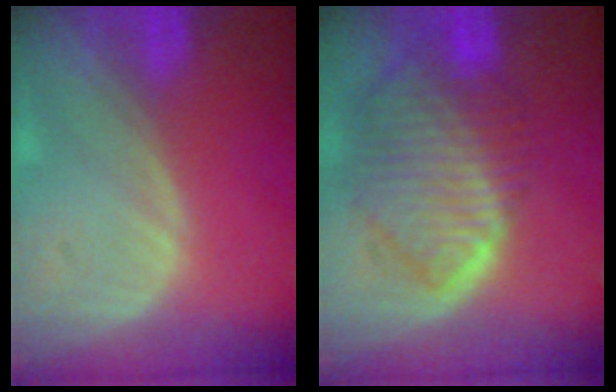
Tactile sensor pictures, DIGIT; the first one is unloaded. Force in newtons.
{"total": 10.0, "press": 8.5, "slide": 5.2}